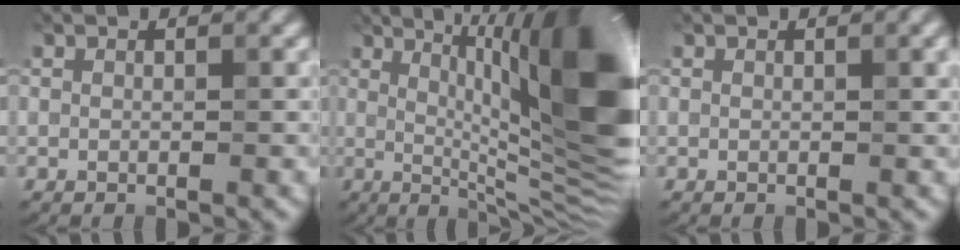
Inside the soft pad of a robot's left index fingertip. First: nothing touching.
{"total": 12.8, "force": [2.4, 2.8, 12.2], "torque": [-0.158, 0.004, 0.044]}
{"total": 1.5, "force": [0.5, 0.5, 1.3], "torque": [-0.011, 0.003, 0.008]}